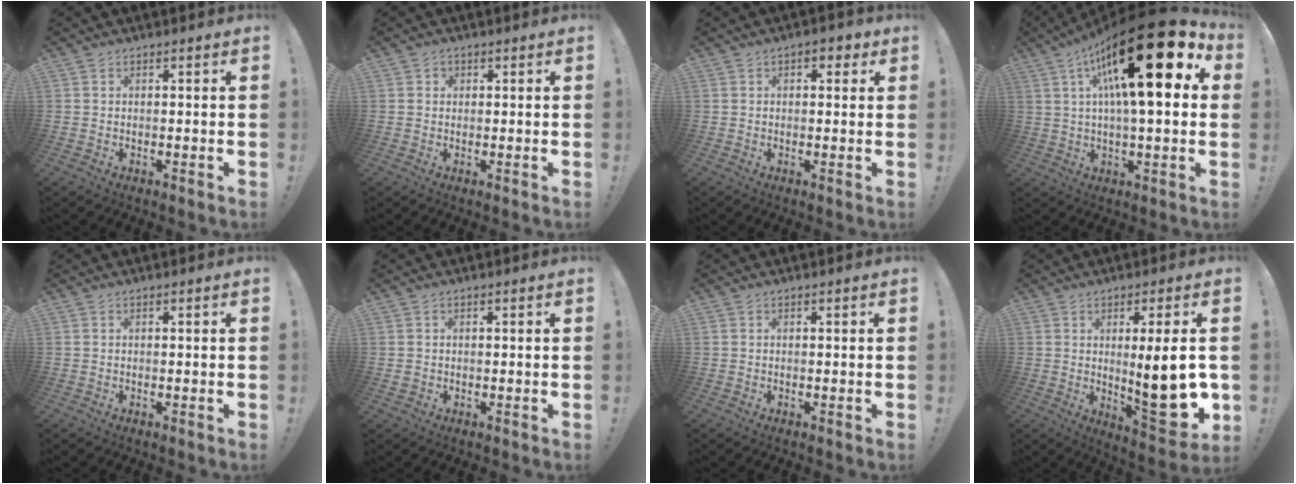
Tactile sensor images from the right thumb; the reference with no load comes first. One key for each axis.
{"total": 1.4, "fx": 0.4, "fy": 1.3, "fz": 0.3, "tx": 0.000, "ty": 0.000, "tz": 0.007}
{"total": 3.2, "fx": 1.0, "fy": 2.1, "fz": 2.2, "tx": -0.014, "ty": 0.000, "tz": 0.012}
{"total": 26.4, "fx": 9.4, "fy": 6.5, "fz": 23.8, "tx": -0.393, "ty": -0.059, "tz": 0.141}
{"total": 0.0}
{"total": 0.9, "fx": 0.0, "fy": 0.8, "fz": 0.2, "tx": -0.010, "ty": 0.006, "tz": 0.001}
{"total": 0.0}
{"total": 16.4, "fx": -0.3, "fy": 4.1, "fz": 15.9, "tx": -0.217, "ty": -0.012, "tz": 0.001}